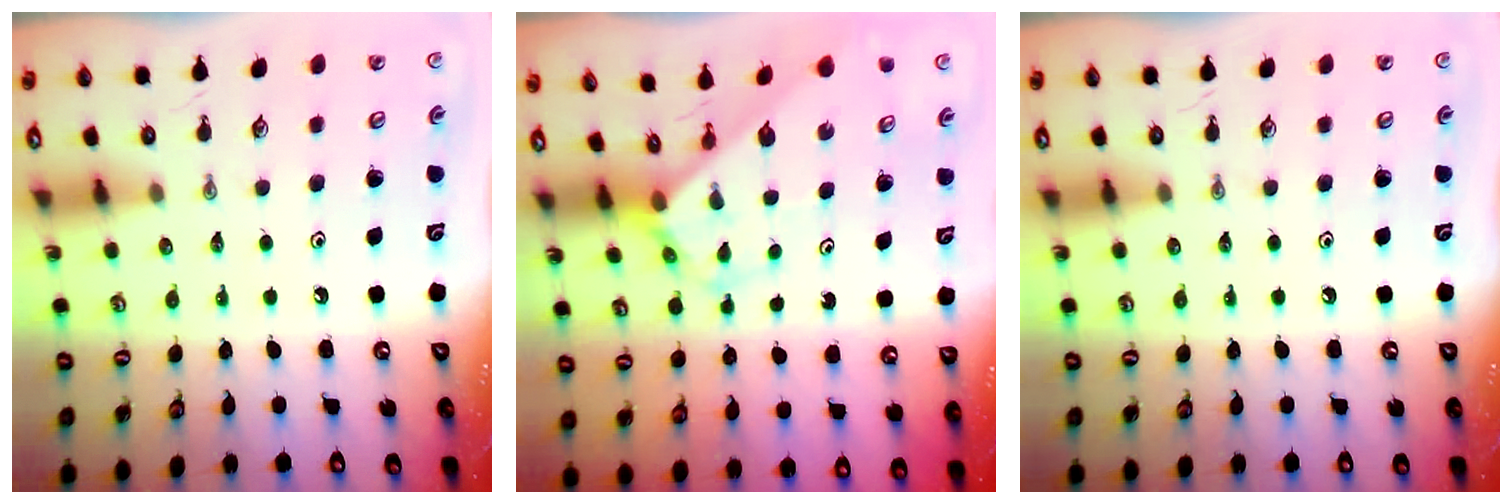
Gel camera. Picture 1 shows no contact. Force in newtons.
{"total": 2.7, "press": 2.7, "slide": 0.2}
{"total": 0.0}